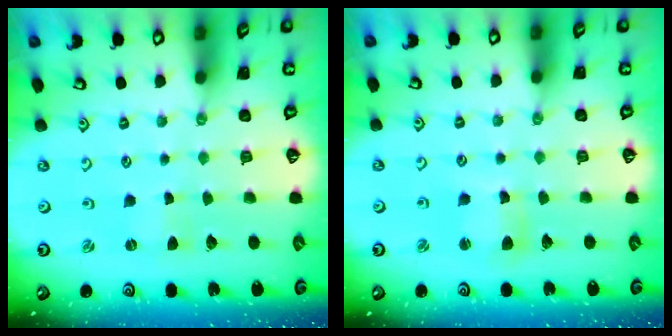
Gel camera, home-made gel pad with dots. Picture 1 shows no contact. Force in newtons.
{"total": 5.1, "press": 5.1, "slide": 0.7}